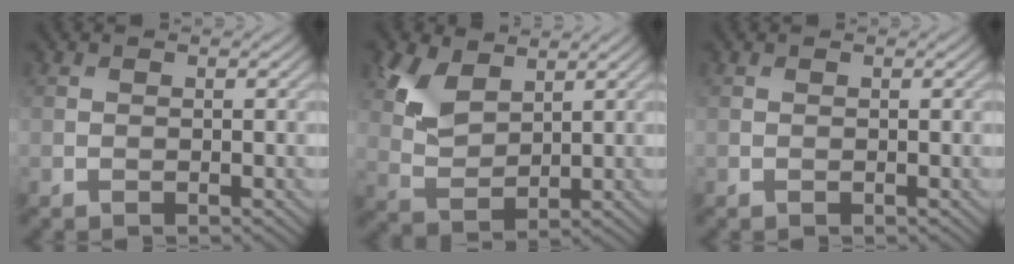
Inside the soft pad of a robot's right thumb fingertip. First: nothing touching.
{"total": 6.7, "force": [3.5, 4.0, 4.1], "torque": [-0.103, -0.004, 0.074]}
{"total": 0.0}